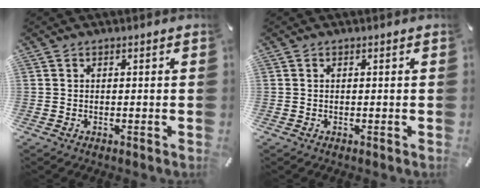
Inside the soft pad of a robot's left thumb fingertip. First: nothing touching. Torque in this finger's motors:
{"motor_torque": [-0.33, -0.24, 0.27, 0.13, 0.01]}